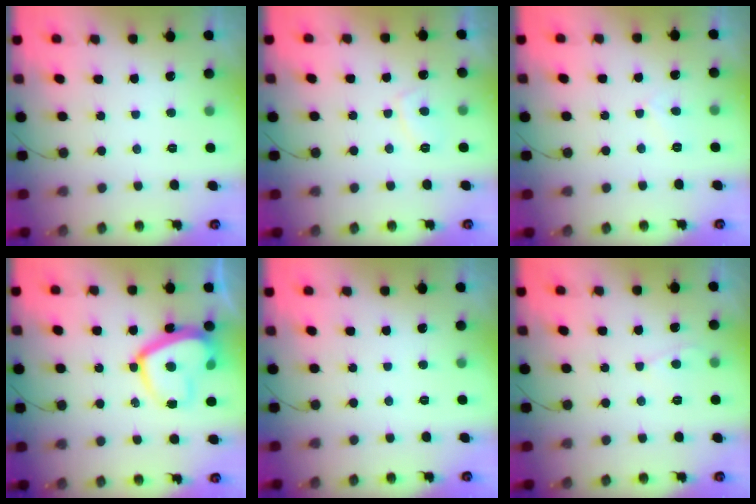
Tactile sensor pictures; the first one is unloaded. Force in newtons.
{"total": 3.7, "press": 3.5, "slide": 0.9}
{"total": 2.8, "press": 2.8, "slide": 0.3}
{"total": 13.9, "press": 13.8, "slide": 1.1}
{"total": 0.0}
{"total": 2.9, "press": 2.9, "slide": 0.3}